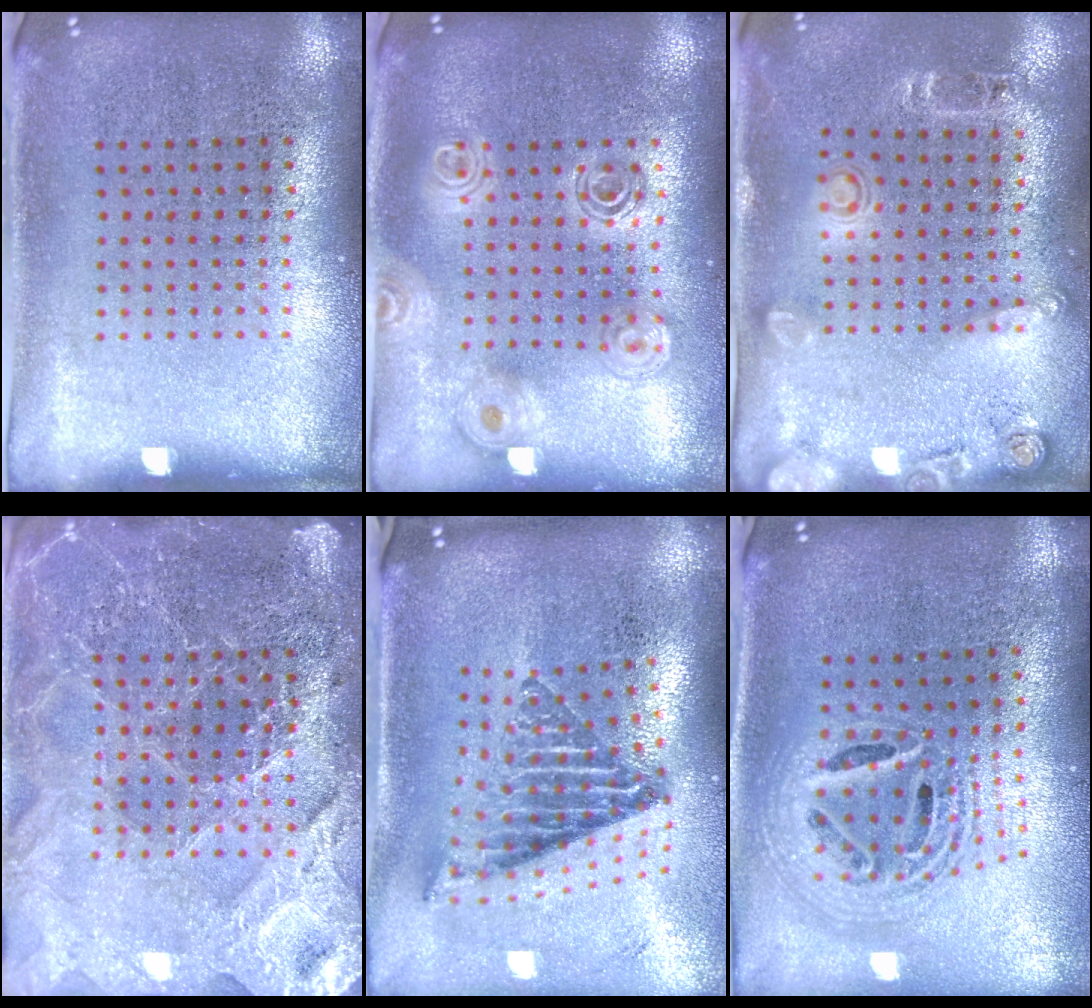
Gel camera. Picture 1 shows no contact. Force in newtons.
{"total": 1.8, "press": 1.6, "slide": 0.9}
{"total": 1.7, "press": 1.2, "slide": 1.2}
{"total": 4.4, "press": 4.1, "slide": 1.6}
{"total": 2.2, "press": 1.5, "slide": 1.6}
{"total": 2.3, "press": 1.8, "slide": 1.6}